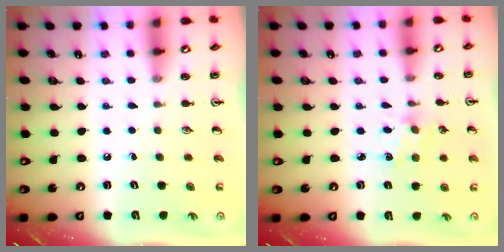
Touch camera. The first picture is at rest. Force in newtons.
{"total": 2.7, "press": 2.6, "slide": 0.3}